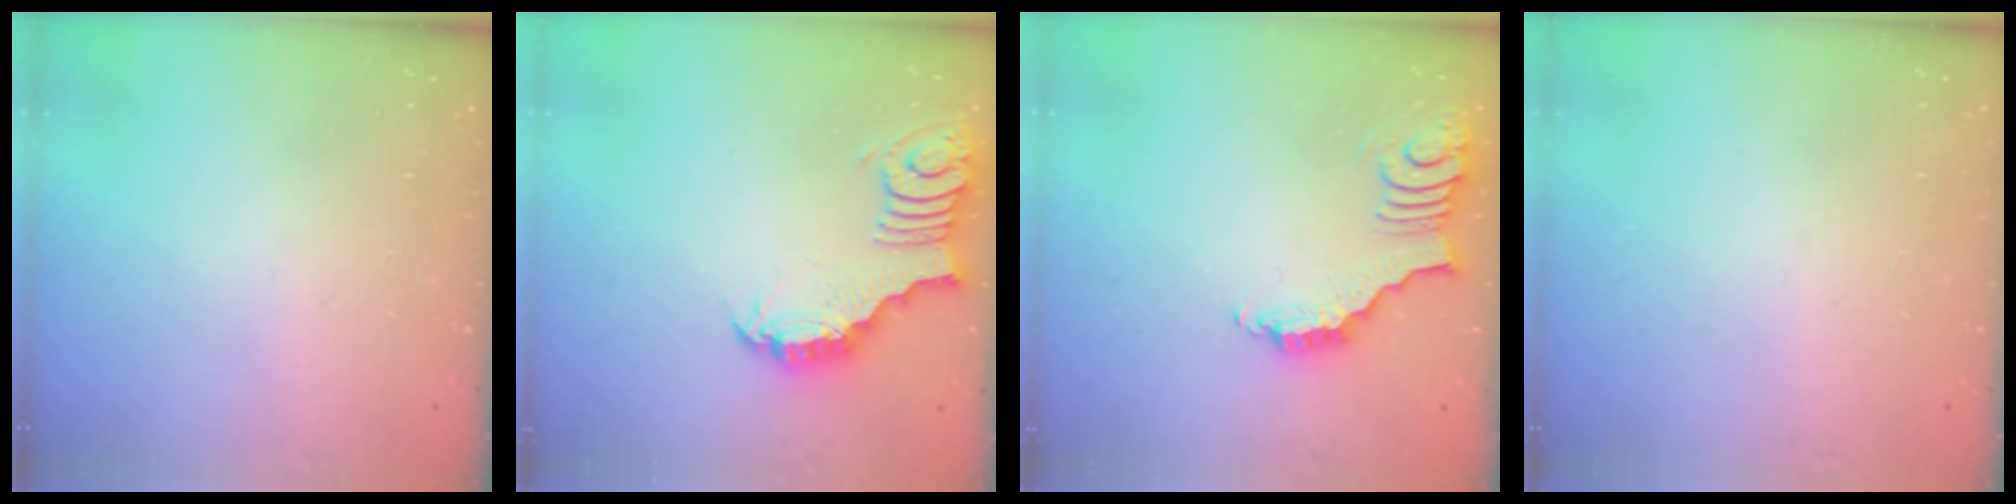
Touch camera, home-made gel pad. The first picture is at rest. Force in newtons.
{"total": 3.9, "press": 3.8, "slide": 0.8}
{"total": 4.0, "press": 3.9, "slide": 0.7}
{"total": 0.0}